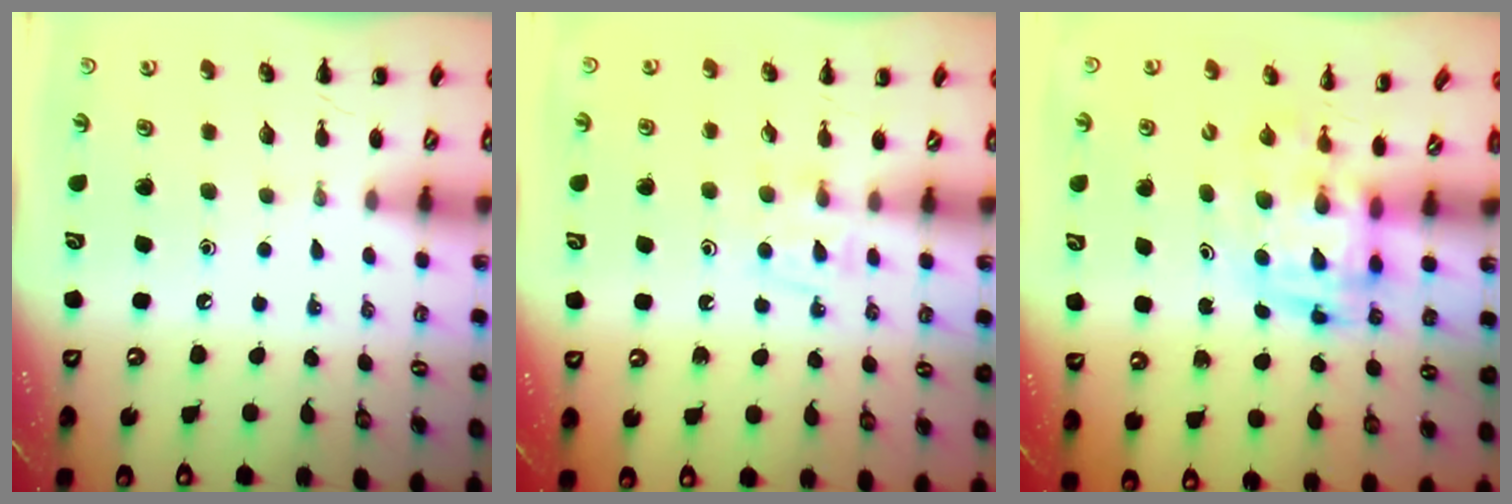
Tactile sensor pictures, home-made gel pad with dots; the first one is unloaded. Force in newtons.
{"total": 3.9, "press": 3.5, "slide": 1.6}
{"total": 3.0, "press": 2.9, "slide": 0.6}